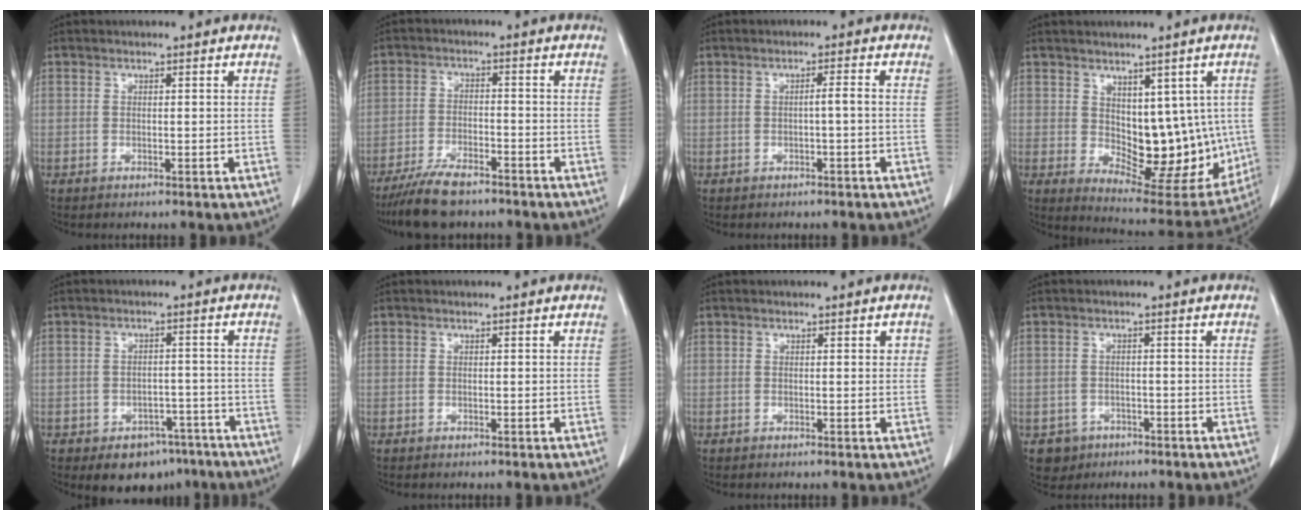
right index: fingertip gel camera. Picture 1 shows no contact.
{"total": 8.6, "force": [-7.0, 2.1, 4.5], "torque": [-0.084, -0.019, -0.123]}
{"total": 1.5, "force": [-0.4, -0.1, 1.4], "torque": [-0.022, 0.003, -0.006]}
{"total": 13.8, "force": [0.6, 7.5, 11.6], "torque": [-0.135, -0.003, 0.038]}
{"total": 7.5, "force": [-5.1, 4.8, 2.7], "torque": [-0.019, 0.015, -0.065]}
{"total": 0.0}
{"total": 1.0, "force": [0.3, 0.5, 0.8], "torque": [-0.008, 0.001, 0.003]}
{"total": 3.6, "force": [-1.8, 3.0, 0.1], "torque": [0.001, 0.011, -0.025]}